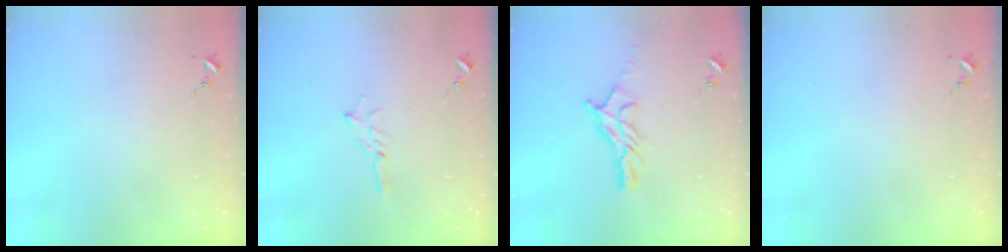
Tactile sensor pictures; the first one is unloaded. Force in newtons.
{"total": 2.9, "press": 2.9, "slide": 0.3}
{"total": 12.5, "press": 12.4, "slide": 0.9}
{"total": 0.0}